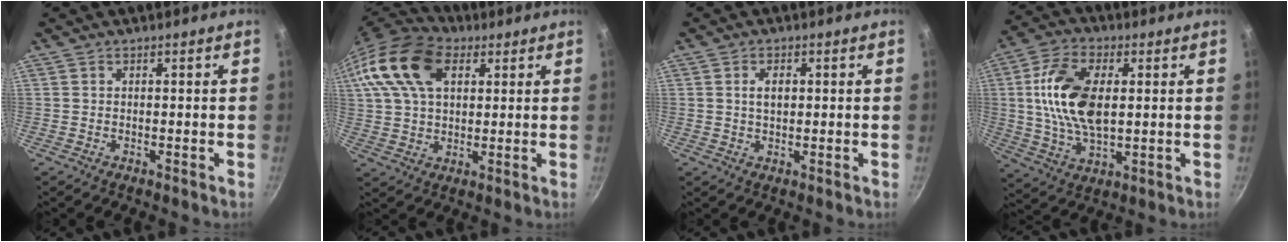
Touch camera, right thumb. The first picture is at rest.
{"total": 17.9, "force": [6.7, 11.2, 12.3], "torque": [-0.233, 0.010, 0.113]}
{"total": 2.9, "force": [0.7, 1.7, 2.3], "torque": [-0.031, 0.003, 0.013]}
{"total": 15.1, "force": [2.2, 8.3, 12.5], "torque": [-0.229, 0.003, 0.039]}